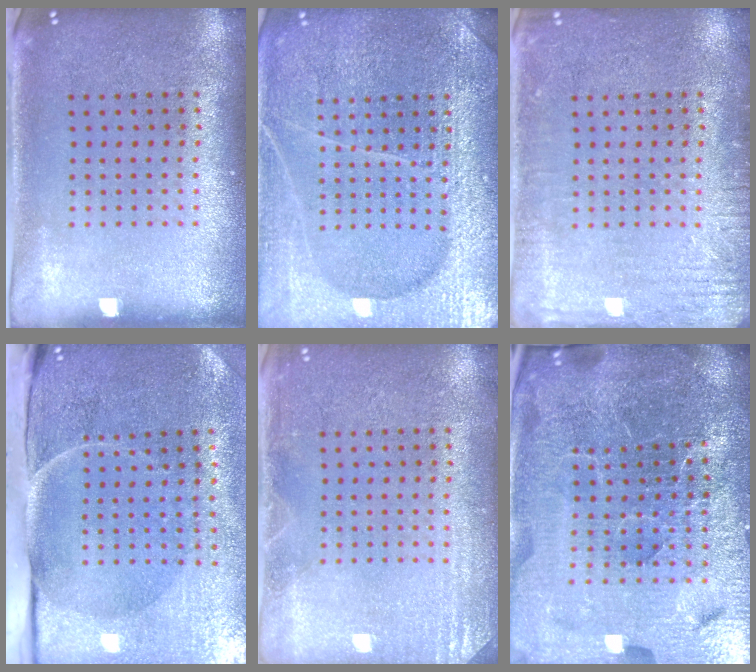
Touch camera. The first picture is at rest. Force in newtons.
{"total": 6.6, "press": 6.6, "slide": 0.8}
{"total": 2.8, "press": 2.8, "slide": 0.4}
{"total": 5.1, "press": 4.1, "slide": 3.1}
{"total": 2.2, "press": 2.1, "slide": 0.3}
{"total": 7.1, "press": 6.1, "slide": 3.6}